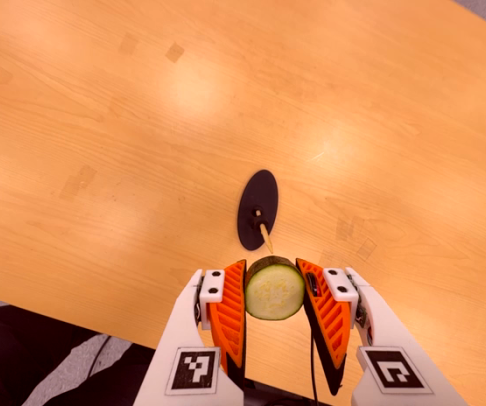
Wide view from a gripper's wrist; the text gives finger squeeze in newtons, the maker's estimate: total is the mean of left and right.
{"total": 11.0, "left": 10.2, "right": 11.7}